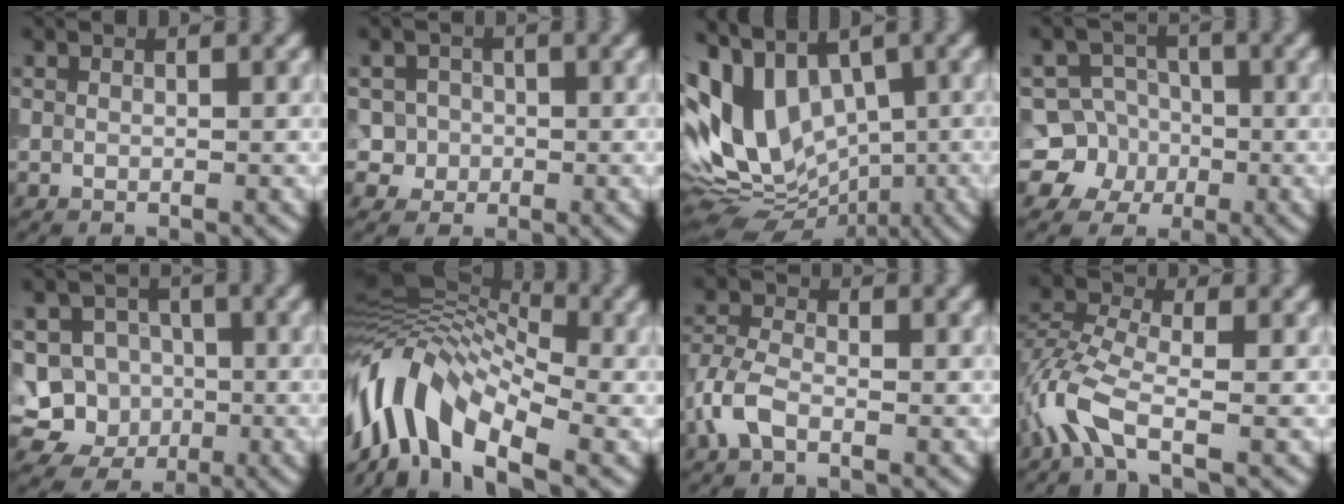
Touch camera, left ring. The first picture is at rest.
{"total": 3.0, "force": [-0.1, 2.9, 0.6], "torque": [0.011, 0.013, -0.010]}
{"total": 11.6, "force": [1.8, 7.6, 8.6], "torque": [-0.178, 0.004, 0.027]}
{"total": 6.9, "force": [-1.8, 6.6, 1.0], "torque": [-0.007, 0.020, -0.056]}
{"total": 7.4, "force": [-2.2, 6.9, 1.9], "torque": [-0.011, 0.013, -0.060]}
{"total": 11.7, "force": [-2.5, 6.3, 9.5], "torque": [-0.181, 0.019, -0.063]}
{"total": 3.1, "force": [-1.5, 1.6, 2.2], "torque": [-0.051, 0.004, -0.043]}
{"total": 4.9, "force": [-2.4, 2.1, 3.7], "torque": [-0.092, 0.002, -0.065]}